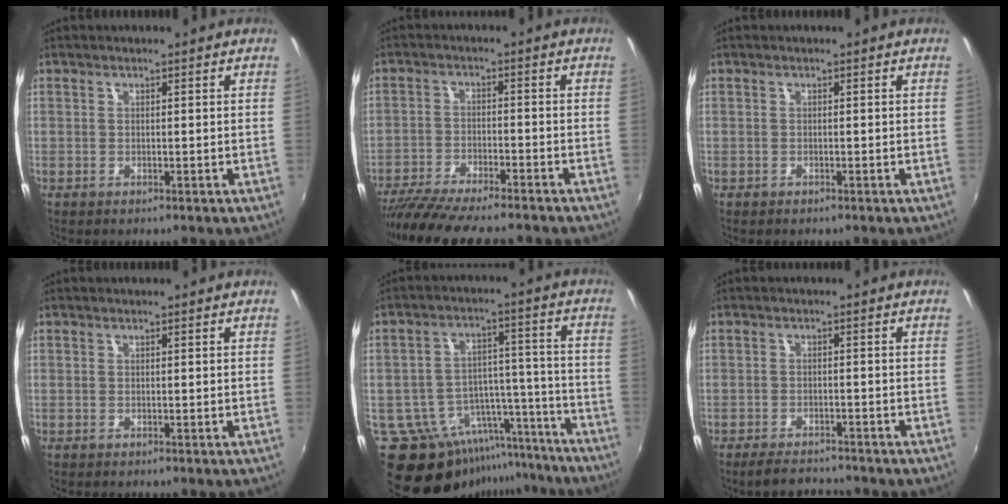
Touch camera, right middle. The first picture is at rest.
{"total": 13.9, "force": [-12.2, 1.7, 6.5], "torque": [-0.137, -0.033, -0.199]}
{"total": 0.5, "force": [-0.4, 0.3, 0.0], "torque": [-0.003, -0.003, -0.008]}
{"total": 0.0}
{"total": 17.9, "force": [-14.7, 8.4, 6.0], "torque": [-0.113, 0.031, -0.200]}
{"total": 5.0, "force": [-4.6, 1.3, 1.5], "torque": [-0.046, -0.008, -0.075]}